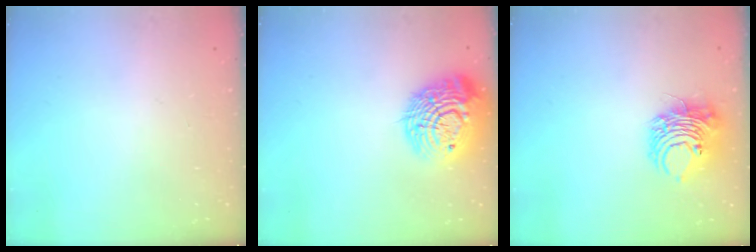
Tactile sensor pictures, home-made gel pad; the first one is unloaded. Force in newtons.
{"total": 18.8, "press": 18.7, "slide": 1.5}
{"total": 8.9, "press": 8.8, "slide": 1.5}